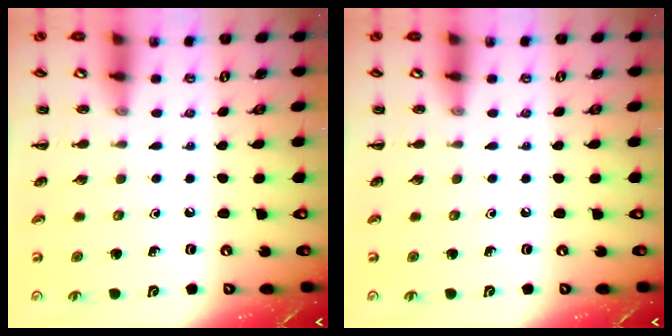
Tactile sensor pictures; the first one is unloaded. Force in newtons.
{"total": 0.0}